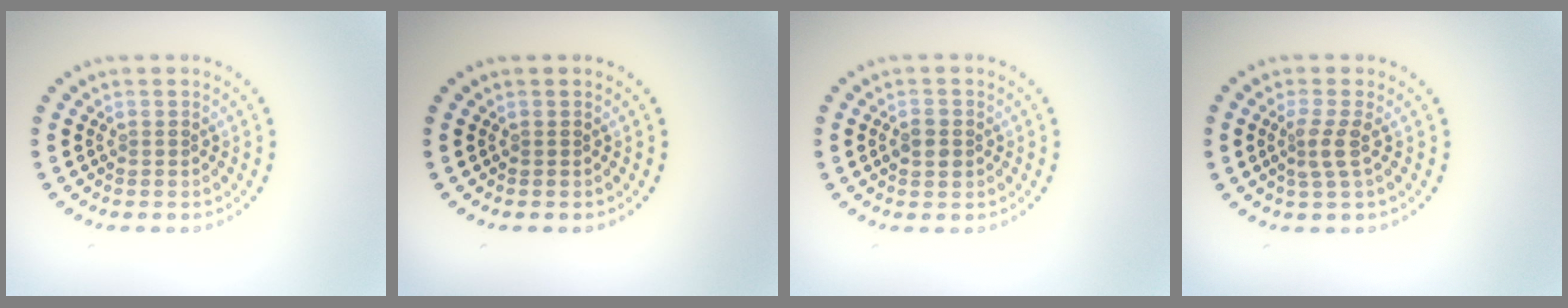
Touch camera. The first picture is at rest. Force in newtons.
{"total": 0.0}
{"total": 2.1, "press": 2.1, "slide": 0.1}
{"total": 1.9, "press": 1.4, "slide": 1.3}